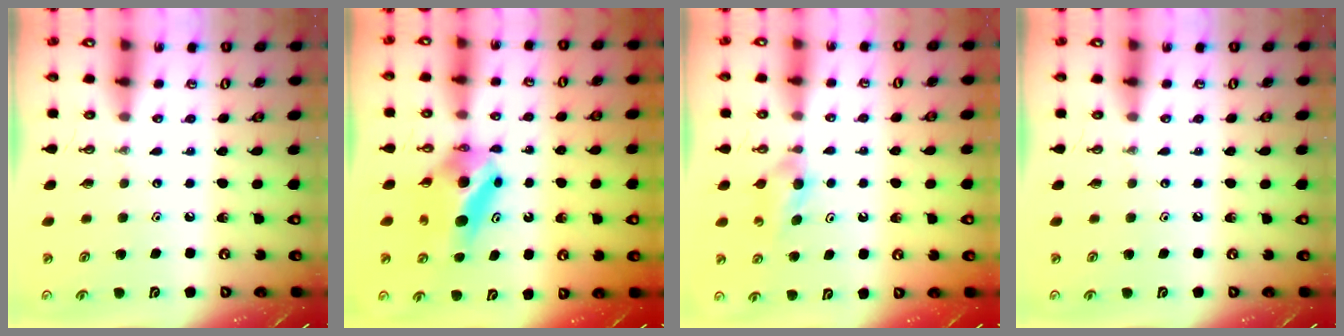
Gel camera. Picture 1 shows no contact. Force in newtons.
{"total": 7.0, "press": 5.9, "slide": 3.7}
{"total": 4.5, "press": 4.4, "slide": 0.9}
{"total": 0.0}